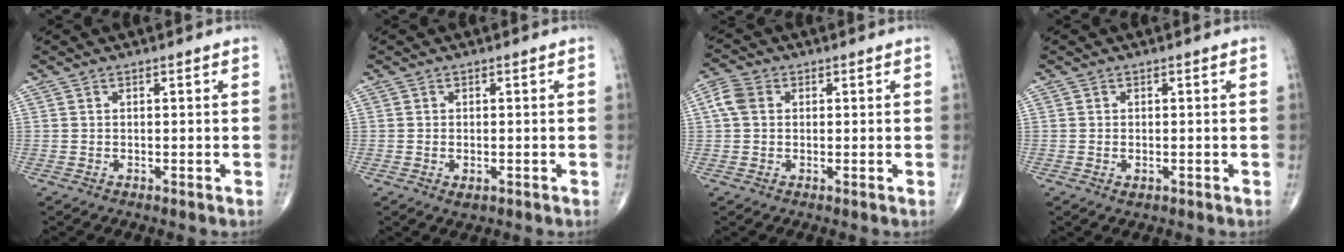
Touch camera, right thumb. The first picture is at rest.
{"total": 1.6, "force": [-0.5, 0.9, 1.2], "torque": [-0.016, 0.001, -0.005]}
{"total": 4.3, "force": [0.7, 3.4, 2.5], "torque": [-0.056, 0.012, 0.008]}
{"total": 1.0, "force": [-0.3, 0.6, 0.8], "torque": [-0.010, 0.001, -0.002]}